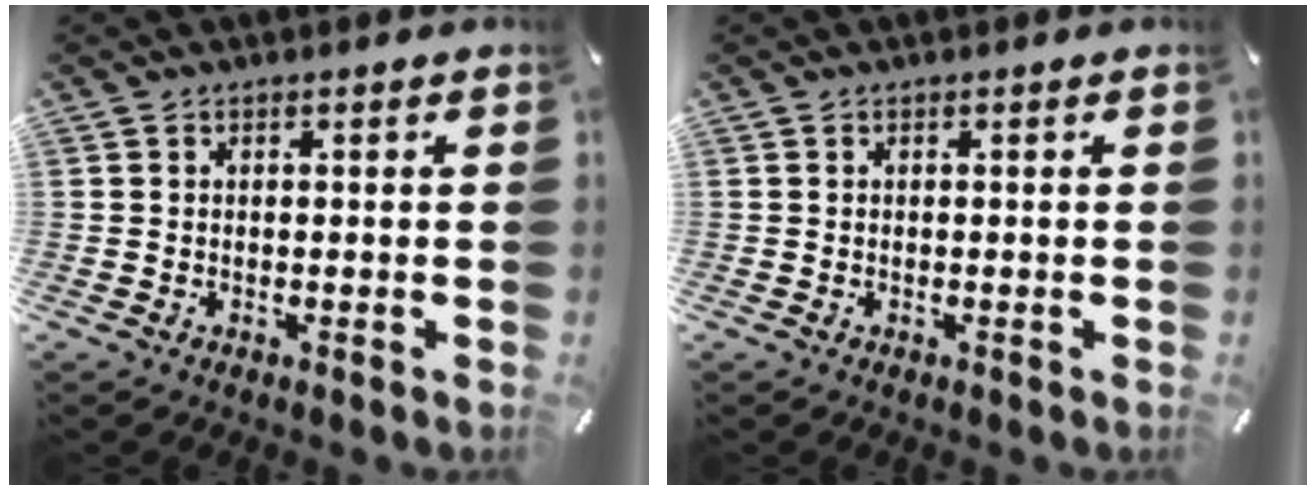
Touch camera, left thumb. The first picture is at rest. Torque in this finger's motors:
{"motor_torque": [0.00, 0.00, 0.00, 0.00, 0.00]}